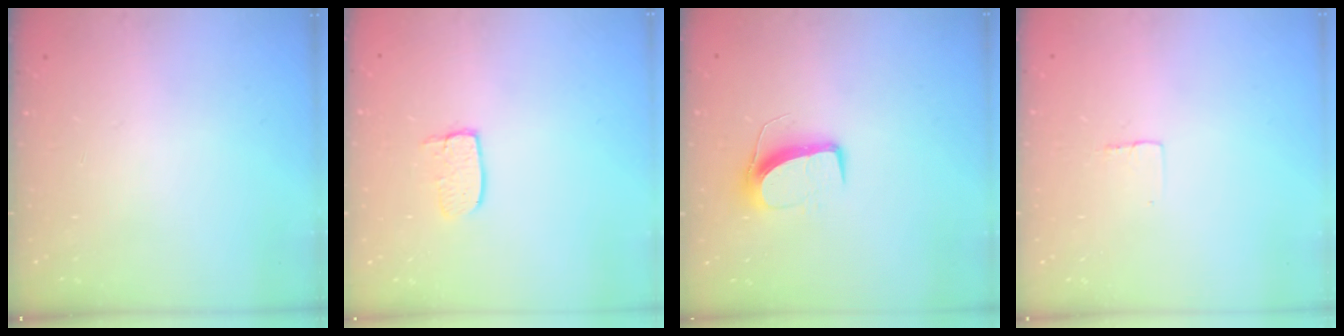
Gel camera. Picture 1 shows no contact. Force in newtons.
{"total": 6.0, "press": 6.0, "slide": 0.5}
{"total": 8.6, "press": 8.5, "slide": 0.4}
{"total": 2.3, "press": 2.3, "slide": 0.1}